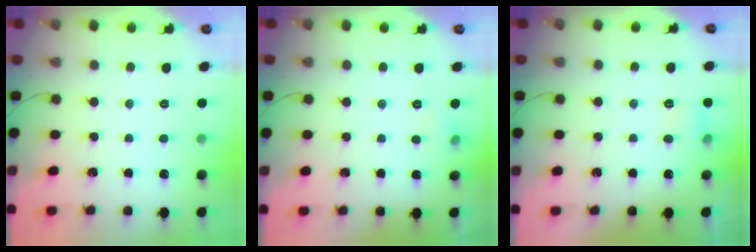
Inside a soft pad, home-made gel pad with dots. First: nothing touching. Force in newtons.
{"total": 3.7, "press": 3.5, "slide": 1.0}
{"total": 4.9, "press": 4.0, "slide": 2.7}